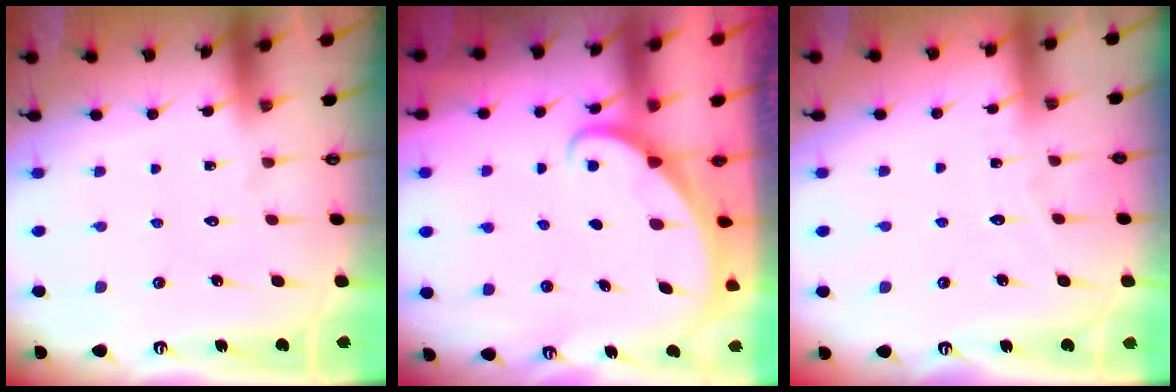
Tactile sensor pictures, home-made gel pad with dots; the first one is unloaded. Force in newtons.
{"total": 1.7, "press": 1.7, "slide": 0.1}
{"total": 2.9, "press": 2.9, "slide": 0.3}